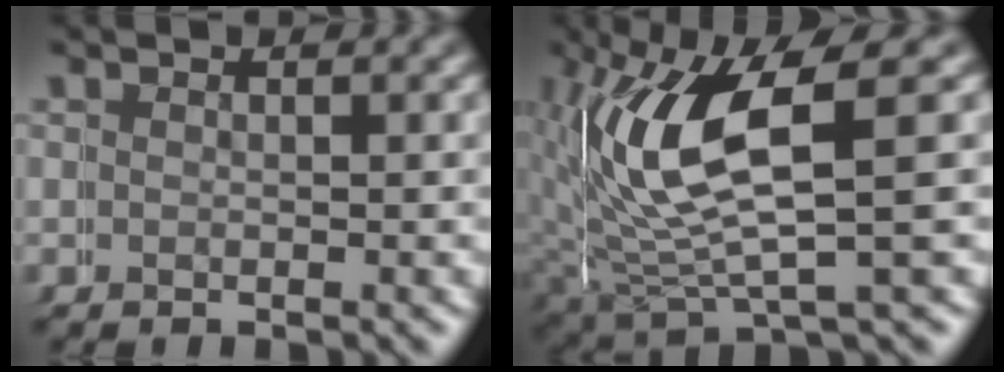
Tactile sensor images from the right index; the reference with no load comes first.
{"total": 9.7, "force": [2.0, 5.4, 7.8], "torque": [-0.160, 0.000, 0.036]}